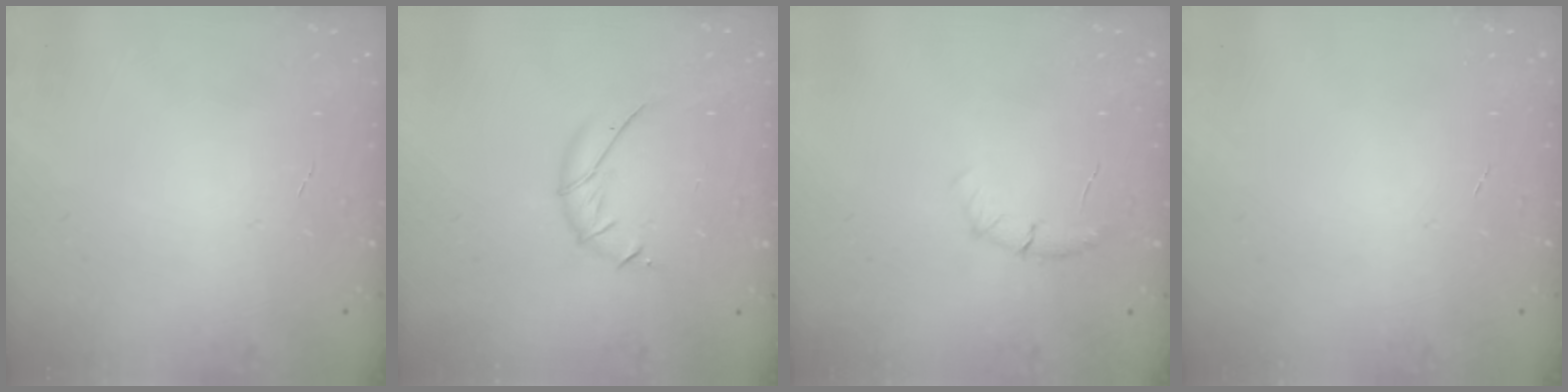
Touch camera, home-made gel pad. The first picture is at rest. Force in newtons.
{"total": 7.1, "press": 7.0, "slide": 0.6}
{"total": 5.4, "press": 5.1, "slide": 1.6}
{"total": 0.0}